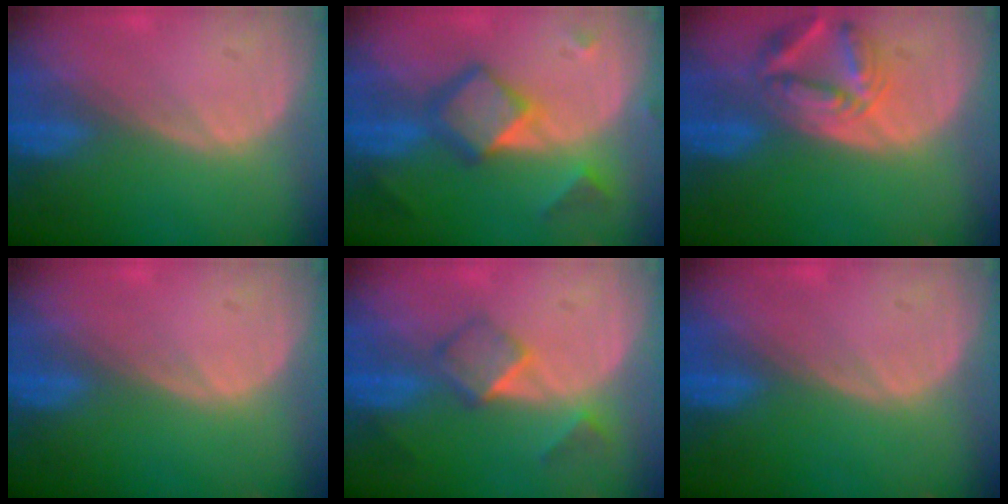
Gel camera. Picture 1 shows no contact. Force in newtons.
{"total": 6.8, "press": 6.8, "slide": 0.5}
{"total": 6.8, "press": 6.3, "slide": 2.6}
{"total": 0.0}
{"total": 5.1, "press": 4.4, "slide": 2.6}
{"total": 0.0}